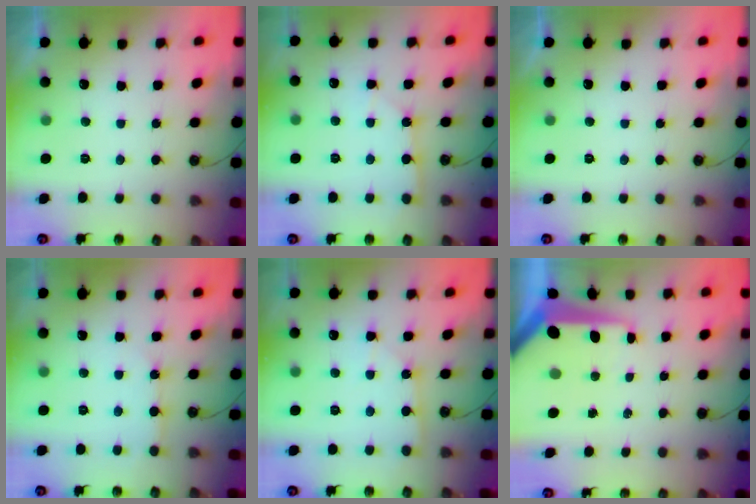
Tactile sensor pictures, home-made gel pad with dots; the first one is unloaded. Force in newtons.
{"total": 2.5, "press": 2.5, "slide": 0.3}
{"total": 0.0}
{"total": 6.2, "press": 6.1, "slide": 0.6}
{"total": 6.1, "press": 6.1, "slide": 0.6}
{"total": 13.3, "press": 13.3, "slide": 1.2}